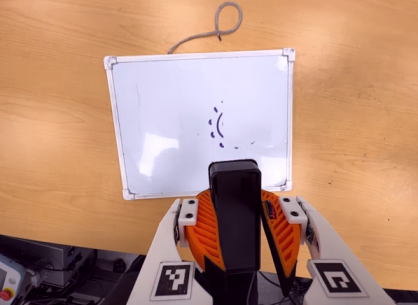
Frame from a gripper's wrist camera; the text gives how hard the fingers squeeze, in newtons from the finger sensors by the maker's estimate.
{"total": 11.8, "left": 12.2, "right": 11.4}